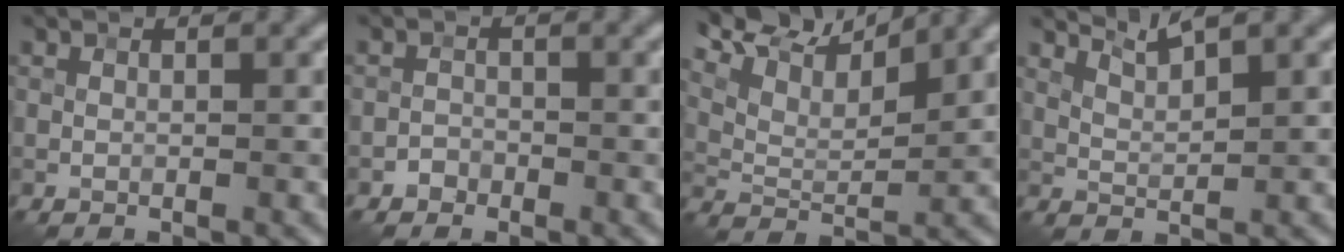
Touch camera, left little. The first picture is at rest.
{"total": 1.1, "force": [-0.9, 0.7, 0.0], "torque": [0.006, 0.003, -0.017]}
{"total": 8.4, "force": [7.1, 1.9, 4.0], "torque": [-0.091, 0.013, 0.110]}
{"total": 2.4, "force": [1.9, 0.3, 1.4], "torque": [-0.029, -0.001, 0.042]}